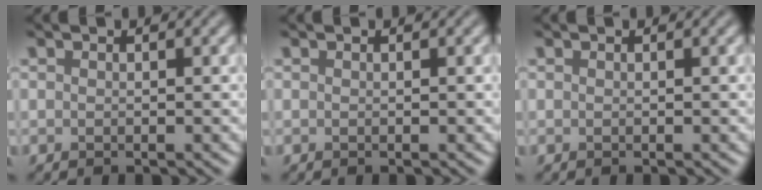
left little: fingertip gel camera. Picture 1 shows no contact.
{"total": 0.0}
{"total": 0.0}